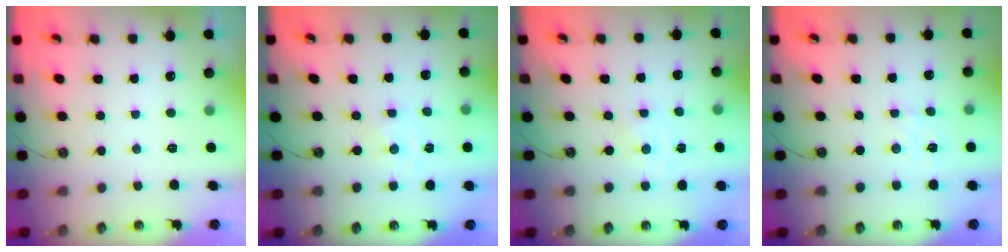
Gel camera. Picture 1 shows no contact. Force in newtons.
{"total": 0.0}
{"total": 0.0}
{"total": 2.8, "press": 2.7, "slide": 0.5}